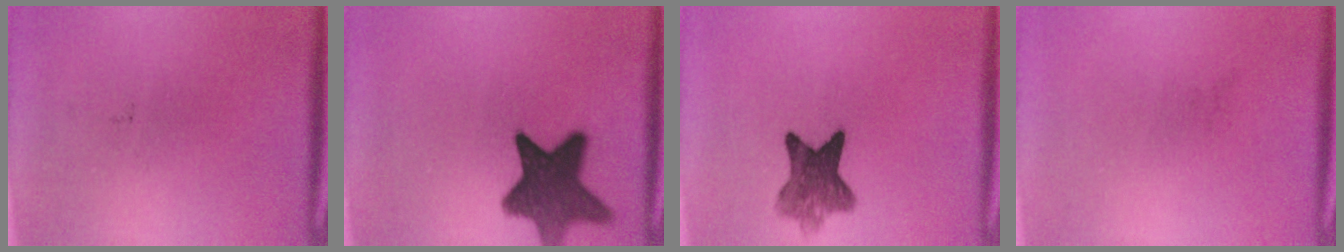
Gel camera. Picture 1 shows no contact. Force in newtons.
{"total": 10.7}
{"total": 6.9}
{"total": 0.0}